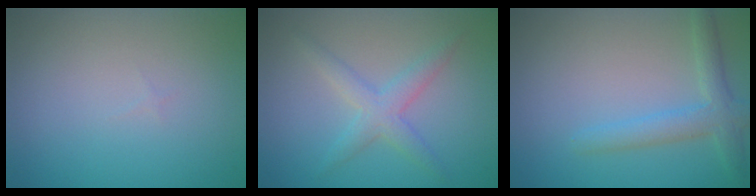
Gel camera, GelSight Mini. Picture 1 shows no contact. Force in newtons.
{"total": 2.6, "press": 2.6, "slide": 0.1}
{"total": 2.9, "press": 2.9, "slide": 0.2}